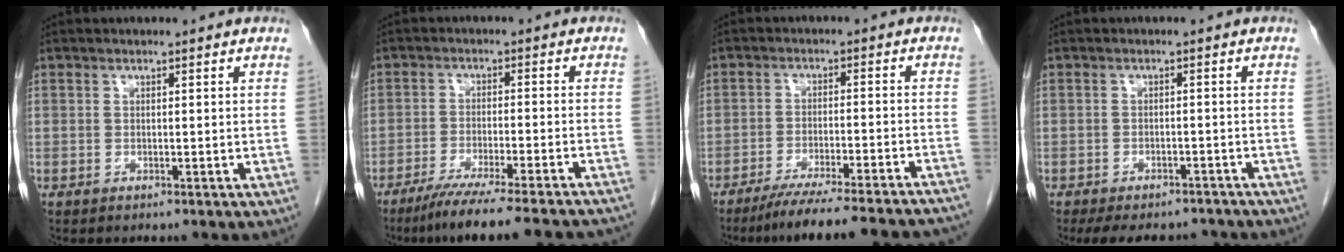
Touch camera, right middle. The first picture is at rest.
{"total": 17.4, "force": [-15.3, -0.4, 8.2], "torque": [-0.100, -0.044, -0.218]}
{"total": 20.9, "force": [-19.1, 0.2, 8.5], "torque": [-0.085, -0.029, -0.255]}
{"total": 10.8, "force": [-9.3, 4.2, 3.6], "torque": [-0.062, 0.003, -0.116]}